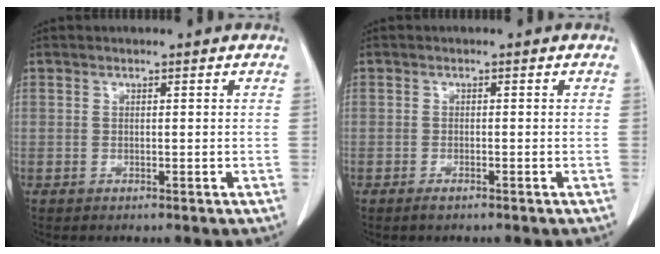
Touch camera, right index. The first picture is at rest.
{"total": 1.1, "force": [-0.9, 0.2, 0.7], "torque": [-0.016, -0.002, -0.013]}